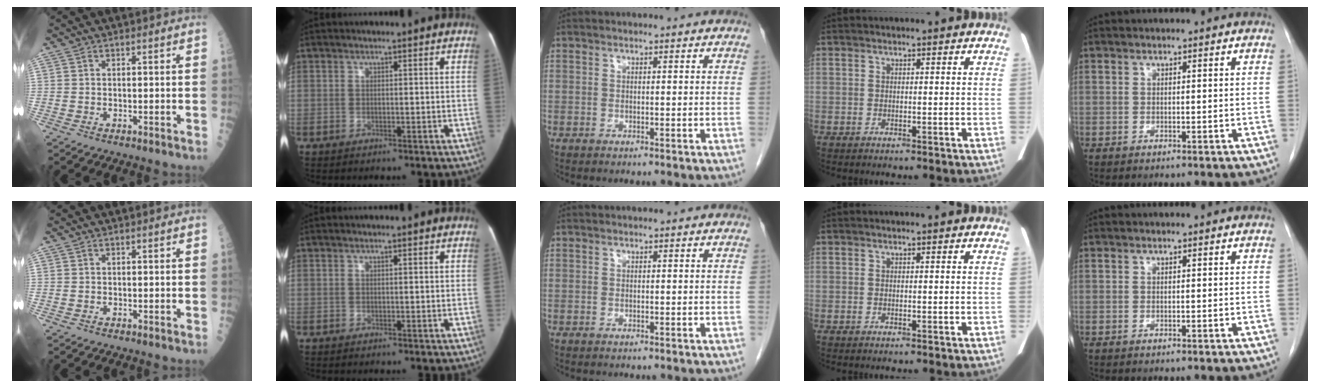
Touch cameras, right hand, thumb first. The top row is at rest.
{}